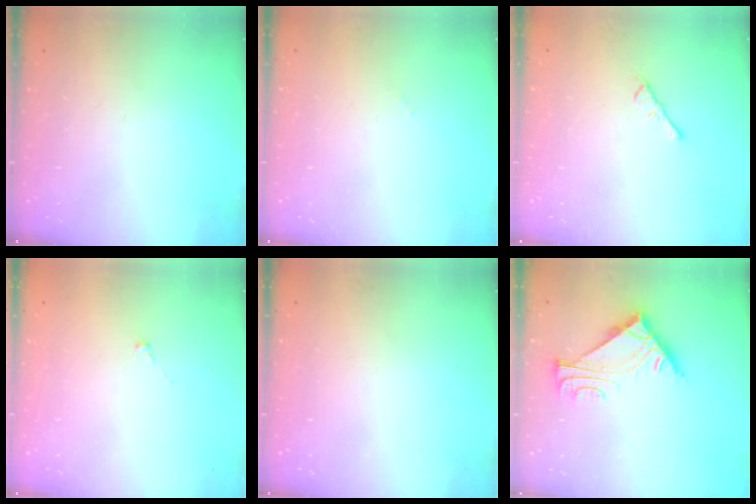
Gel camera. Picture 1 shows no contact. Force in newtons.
{"total": 0.0}
{"total": 2.2, "press": 2.1, "slide": 0.5}
{"total": 0.0}
{"total": 0.9, "press": 0.8, "slide": 0.3}
{"total": 6.0, "press": 6.0, "slide": 0.2}